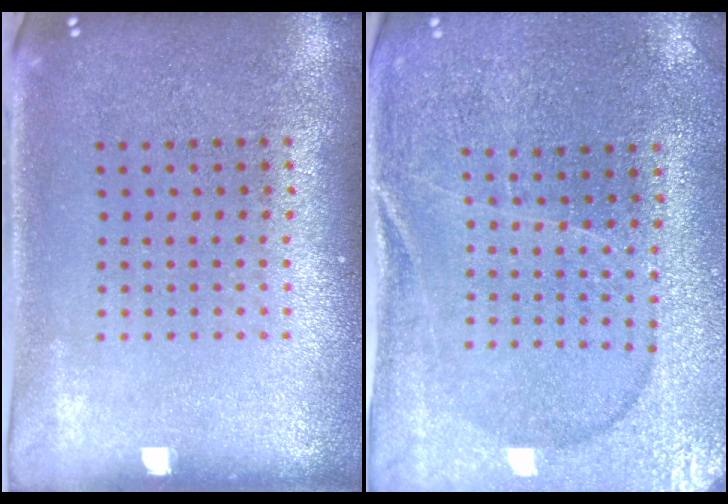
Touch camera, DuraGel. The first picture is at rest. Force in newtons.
{"total": 1.3, "press": 1.2, "slide": 0.3}